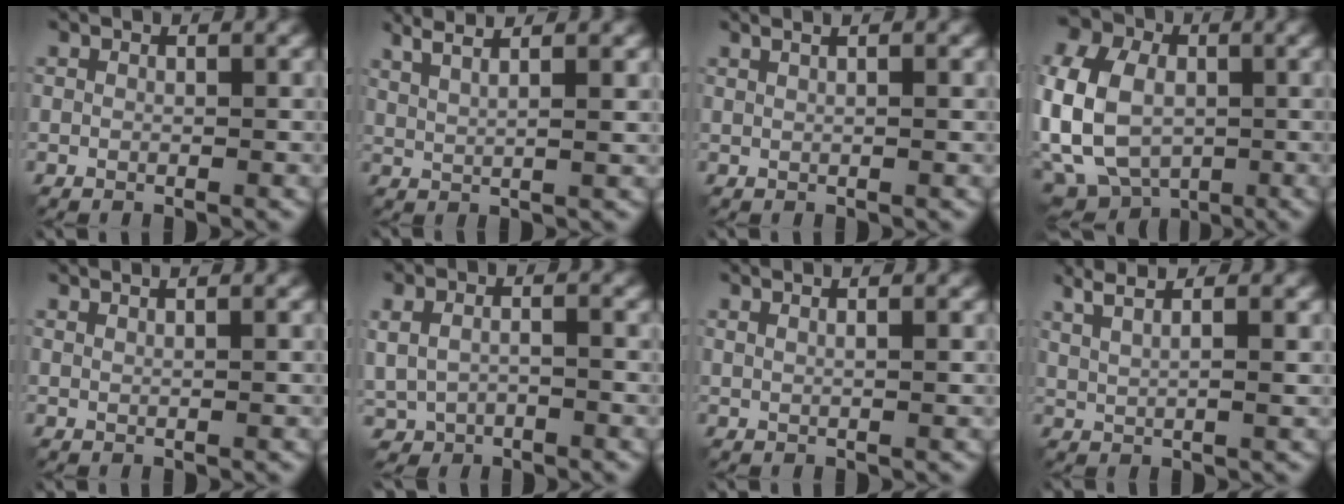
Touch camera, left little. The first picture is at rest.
{"total": 5.0, "force": [3.3, 1.2, 3.5], "torque": [-0.056, 0.020, 0.038]}
{"total": 3.2, "force": [1.7, 1.4, 2.4], "torque": [-0.016, 0.022, 0.001]}
{"total": 16.3, "force": [-0.6, 12.6, 10.2], "torque": [-0.238, 0.008, -0.038]}
{"total": 2.3, "force": [1.6, 0.6, 1.4], "torque": [-0.004, 0.006, 0.005]}
{"total": 3.0, "force": [-0.4, 2.0, 2.2], "torque": [-0.047, -0.008, -0.004]}
{"total": 2.9, "force": [1.8, 1.1, 2.0], "torque": [-0.010, 0.011, 0.004]}
{"total": 4.6, "force": [2.8, 1.2, 3.5], "torque": [-0.063, 0.015, 0.037]}